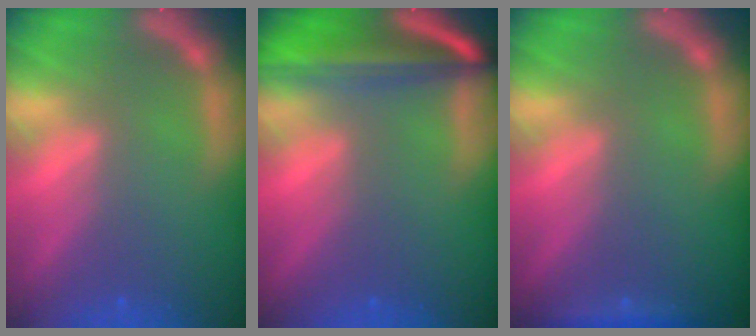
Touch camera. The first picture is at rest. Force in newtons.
{"total": 9.2}
{"total": 1.4}